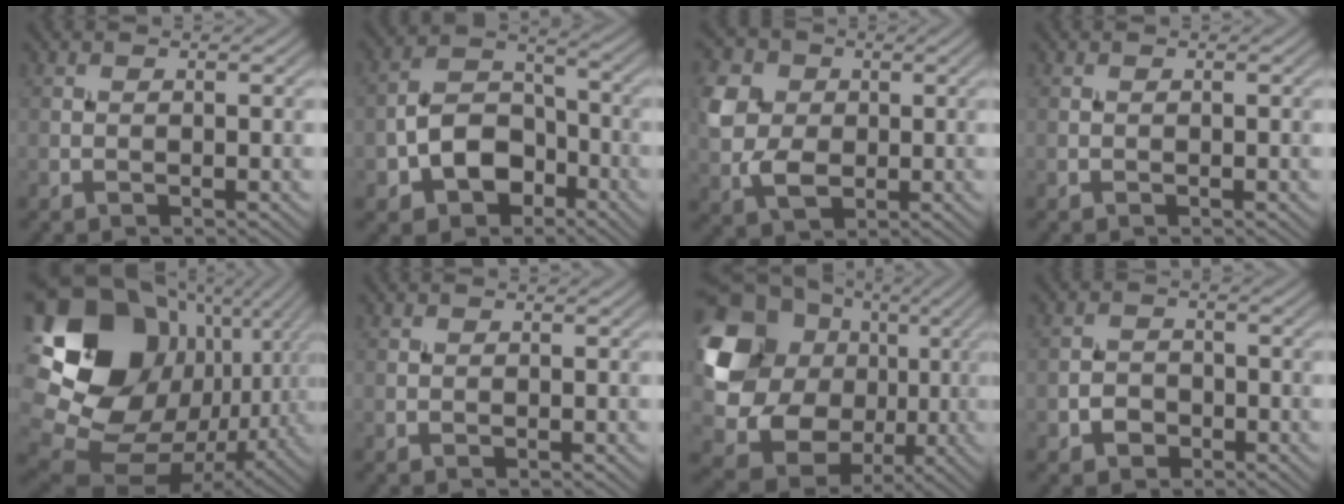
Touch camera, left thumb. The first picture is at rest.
{"total": 8.3, "force": [-3.6, 5.8, 4.8], "torque": [-0.093, -0.001, -0.077]}
{"total": 7.1, "force": [0.5, 5.7, 4.1], "torque": [-0.112, 0.000, 0.003]}
{"total": 0.0}
{"total": 21.4, "force": [4.3, 16.4, 13.1], "torque": [-0.298, -0.006, 0.114]}
{"total": 0.0}
{"total": 15.7, "force": [2.0, 13.2, 8.2], "torque": [-0.202, -0.006, 0.030]}
{"total": 2.5, "force": [-1.3, 1.9, 1.0], "torque": [-0.013, 0.002, -0.029]}